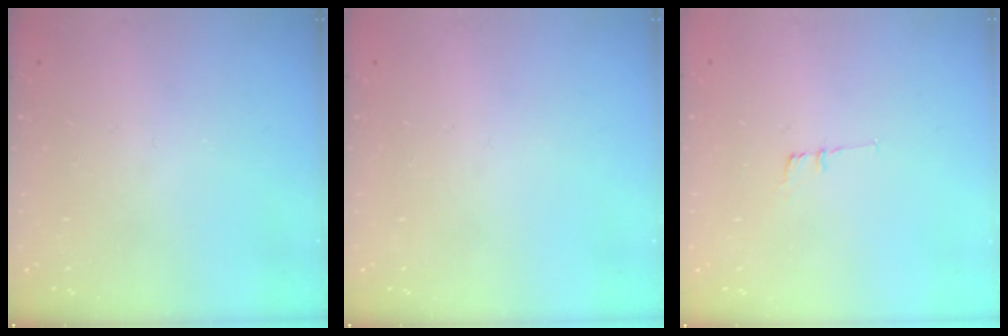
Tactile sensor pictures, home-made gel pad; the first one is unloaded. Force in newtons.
{"total": 0.0}
{"total": 6.6, "press": 6.2, "slide": 2.3}